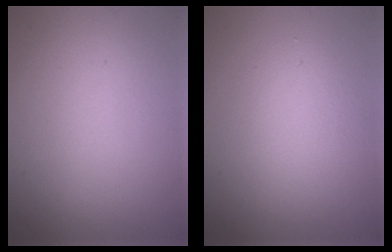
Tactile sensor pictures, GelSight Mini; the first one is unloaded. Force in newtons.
{"total": 2.6, "press": 2.6, "slide": 0.2}